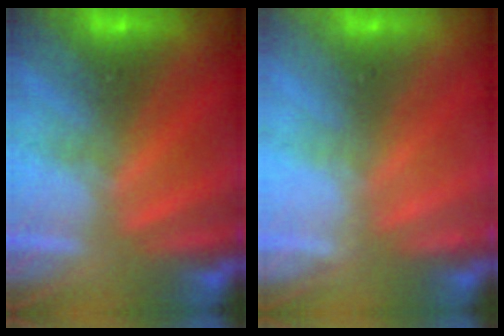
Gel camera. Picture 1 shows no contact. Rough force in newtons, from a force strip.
{"total": 2.2}